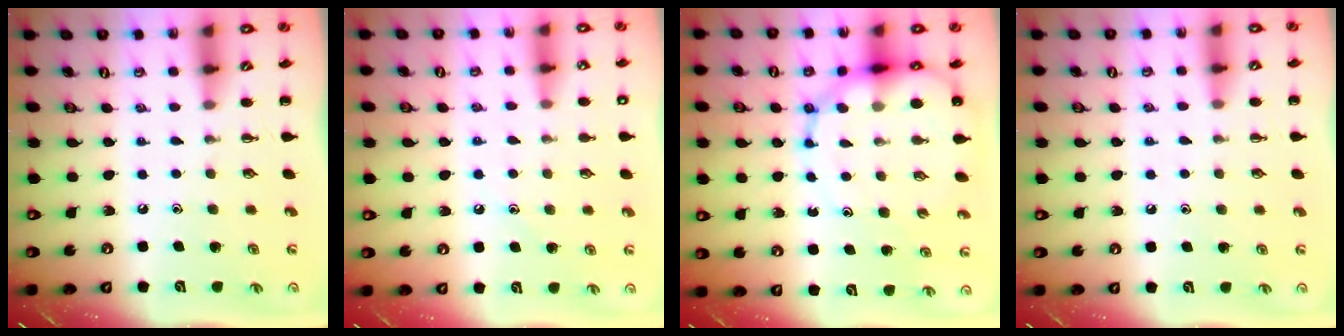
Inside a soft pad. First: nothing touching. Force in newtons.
{"total": 9.5, "press": 9.2, "slide": 2.5}
{"total": 13.6, "press": 13.1, "slide": 3.5}
{"total": 6.9, "press": 6.6, "slide": 2.1}